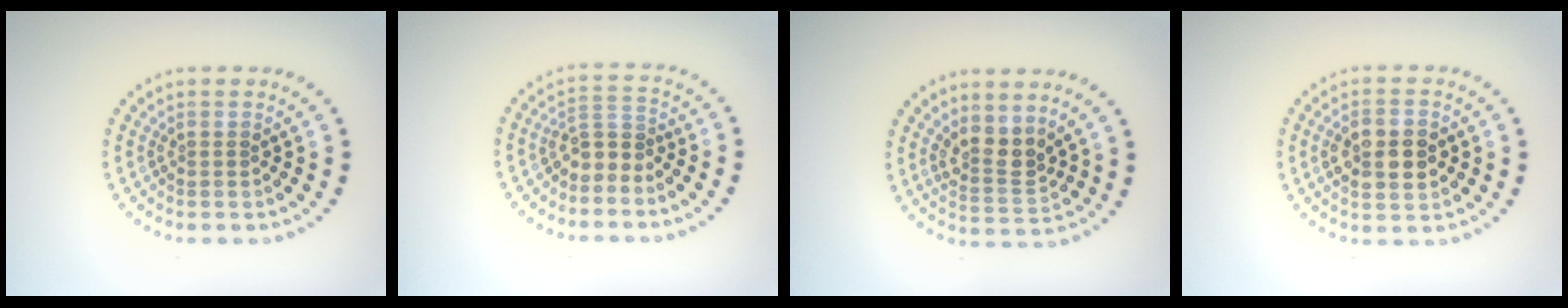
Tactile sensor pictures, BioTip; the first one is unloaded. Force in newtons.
{"total": 2.3, "press": 1.8, "slide": 1.4}
{"total": 2.8, "press": 2.4, "slide": 1.4}
{"total": 3.9, "press": 3.9, "slide": 0.1}